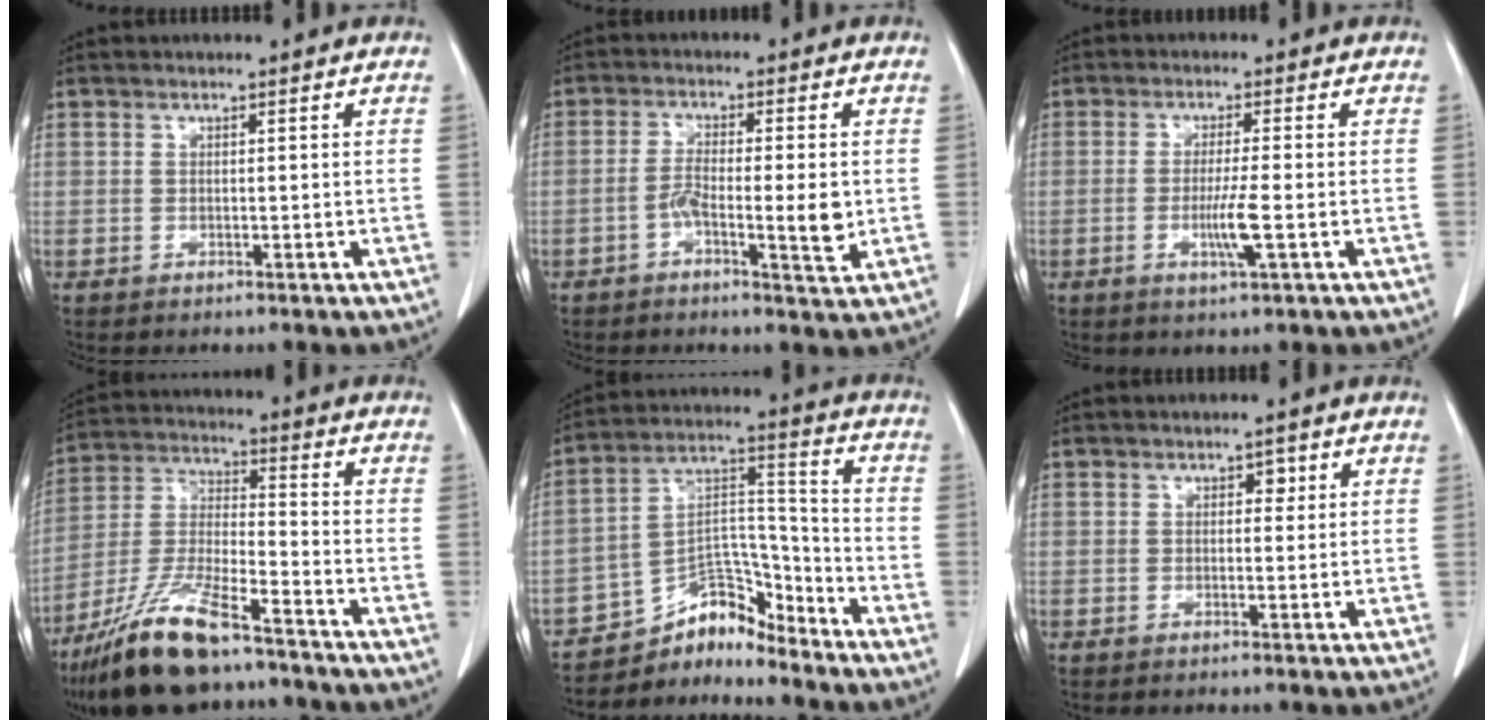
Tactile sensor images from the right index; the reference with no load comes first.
{"total": 6.2, "force": [-1.3, 1.2, 5.9], "torque": [-0.099, -0.002, -0.022]}
{"total": 4.6, "force": [-1.2, -0.4, 4.4], "torque": [-0.086, -0.010, -0.023]}
{"total": 15.3, "force": [-11.3, 2.8, 10.0], "torque": [-0.215, -0.025, -0.208]}
{"total": 8.7, "force": [-8.4, 2.3, 1.0], "torque": [-0.013, 0.063, -0.149]}
{"total": 1.3, "force": [0.5, 0.9, 0.8], "torque": [-0.004, 0.004, 0.003]}